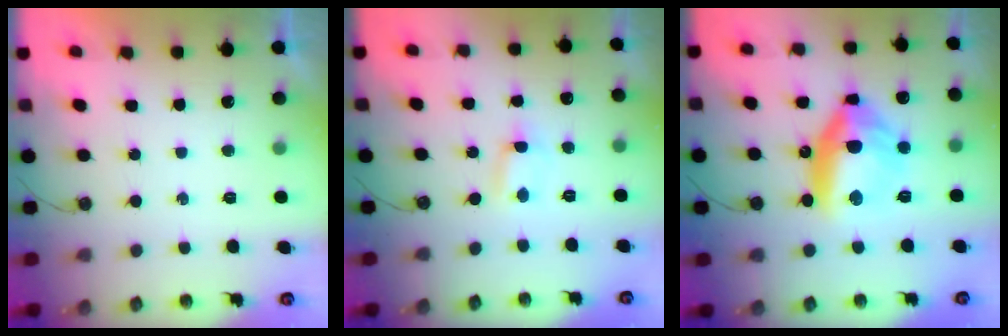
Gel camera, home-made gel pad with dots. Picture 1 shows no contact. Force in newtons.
{"total": 0.6, "press": 0.3, "slide": 0.5}
{"total": 14.4, "press": 14.2, "slide": 2.5}